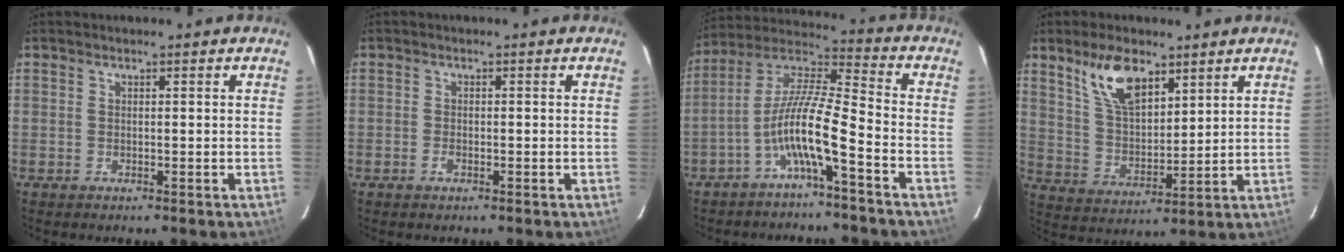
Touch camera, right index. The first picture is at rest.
{"total": 1.3, "force": [-0.8, 0.7, 0.8], "torque": [-0.018, -0.001, -0.013]}
{"total": 10.8, "force": [-5.0, 0.8, 9.5], "torque": [-0.195, 0.009, -0.099]}
{"total": 10.7, "force": [6.6, 4.8, 6.9], "torque": [-0.128, 0.012, 0.135]}